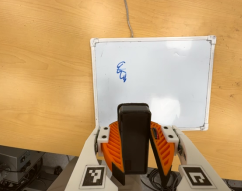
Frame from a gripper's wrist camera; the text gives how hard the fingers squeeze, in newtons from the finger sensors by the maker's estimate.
{"total": 10.9, "left": 9.7, "right": 12.0}